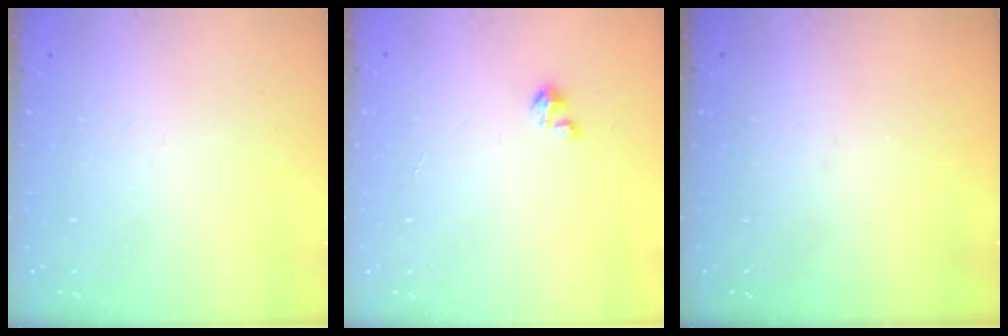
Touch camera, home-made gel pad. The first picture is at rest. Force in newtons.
{"total": 1.8, "press": 1.8, "slide": 0.1}
{"total": 0.0}